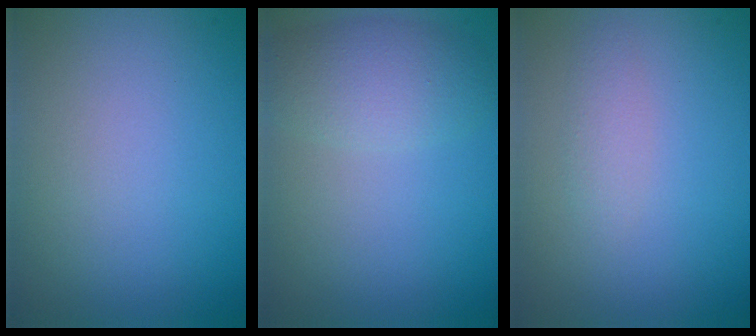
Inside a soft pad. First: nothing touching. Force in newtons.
{"total": 3.3, "press": 3.3, "slide": 0.1}
{"total": 1.1, "press": 1.1, "slide": 0.0}